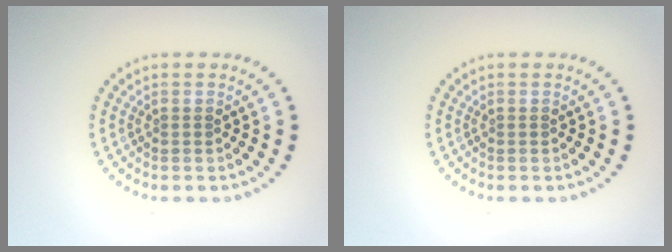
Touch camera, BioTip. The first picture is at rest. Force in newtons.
{"total": 0.0}